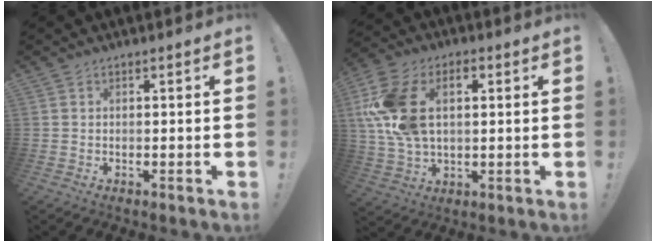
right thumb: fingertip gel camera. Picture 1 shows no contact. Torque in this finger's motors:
{"motor_torque": [0.67, 1.85, 1.70, -0.22, 0.41]}